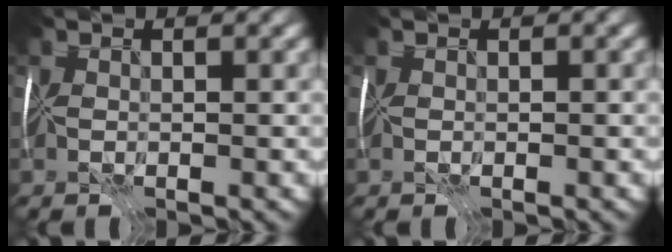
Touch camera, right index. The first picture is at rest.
{"total": 0.0}